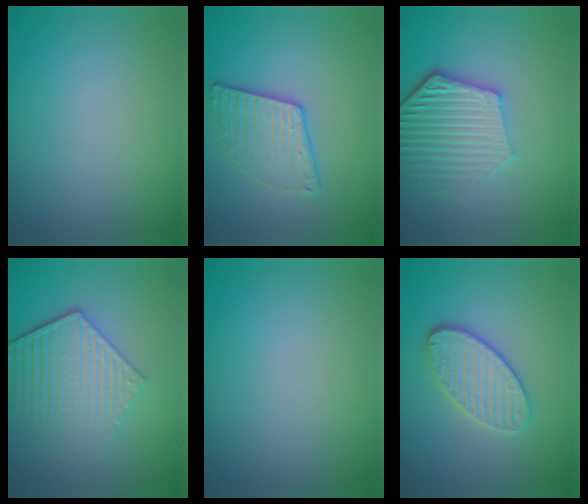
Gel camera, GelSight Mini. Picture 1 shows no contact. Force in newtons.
{"total": 3.1, "press": 2.9, "slide": 1.1}
{"total": 5.4, "press": 4.2, "slide": 3.4}
{"total": 5.9, "press": 4.3, "slide": 4.0}
{"total": 0.0}
{"total": 3.7, "press": 3.5, "slide": 1.2}